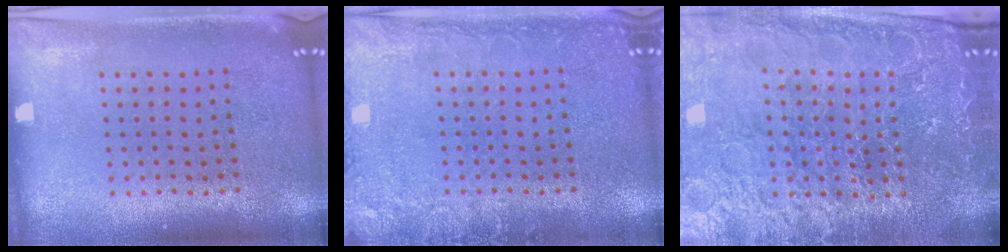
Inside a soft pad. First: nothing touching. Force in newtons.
{"total": 2.4, "press": 2.4, "slide": 0.4}
{"total": 4.8, "press": 4.5, "slide": 1.6}